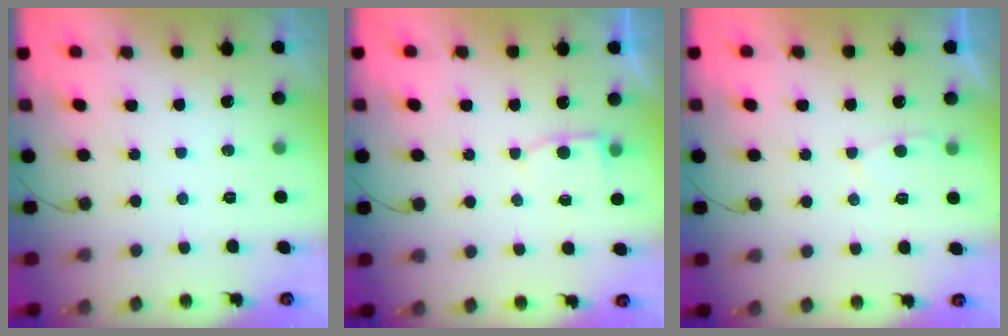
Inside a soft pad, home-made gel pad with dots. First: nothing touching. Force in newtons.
{"total": 3.5, "press": 3.5, "slide": 0.3}
{"total": 3.0, "press": 2.9, "slide": 0.5}